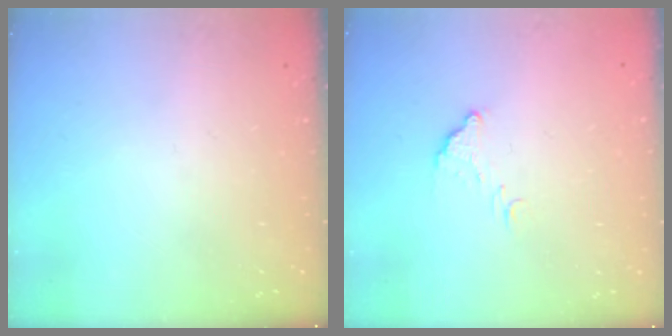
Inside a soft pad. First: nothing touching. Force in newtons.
{"total": 5.7, "press": 5.7, "slide": 0.3}